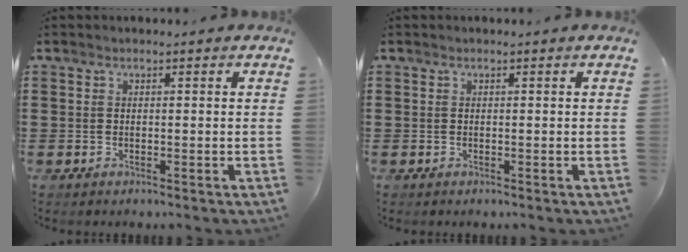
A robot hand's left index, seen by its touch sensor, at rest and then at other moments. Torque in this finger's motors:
{"motor_torque": [-0.06, 0.07, 0.00, 0.00]}